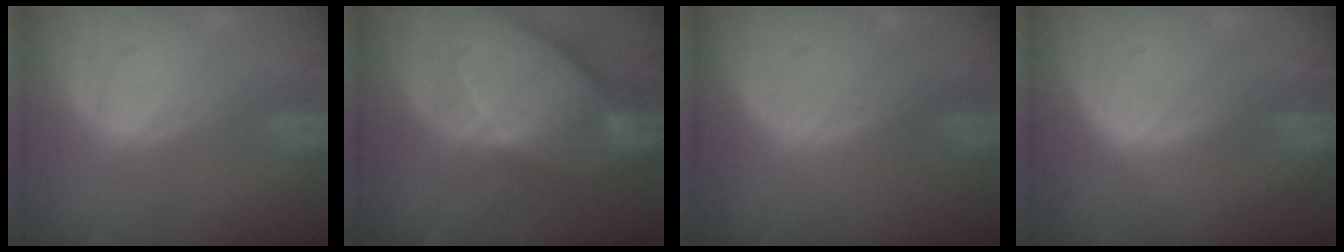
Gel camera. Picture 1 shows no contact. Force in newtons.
{"total": 10.7, "press": 9.4, "slide": 5.1}
{"total": 0.0}
{"total": 0.6, "press": 0.6, "slide": 0.1}